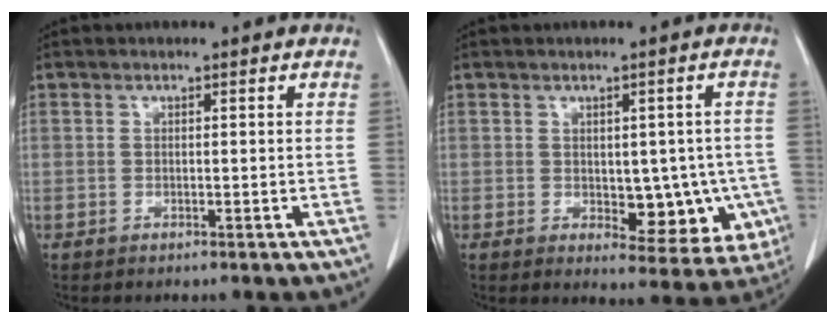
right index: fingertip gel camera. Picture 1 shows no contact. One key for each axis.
{"total": 9.6, "fx": -1.6, "fy": 4.9, "fz": 8.0, "tx": -0.077, "ty": 0.006, "tz": -0.007}